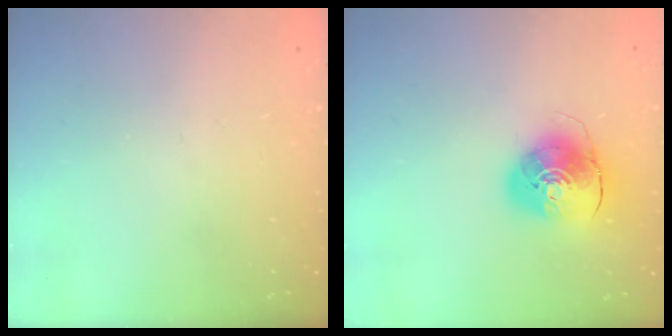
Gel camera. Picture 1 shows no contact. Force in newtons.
{"total": 9.8, "press": 9.7, "slide": 1.4}